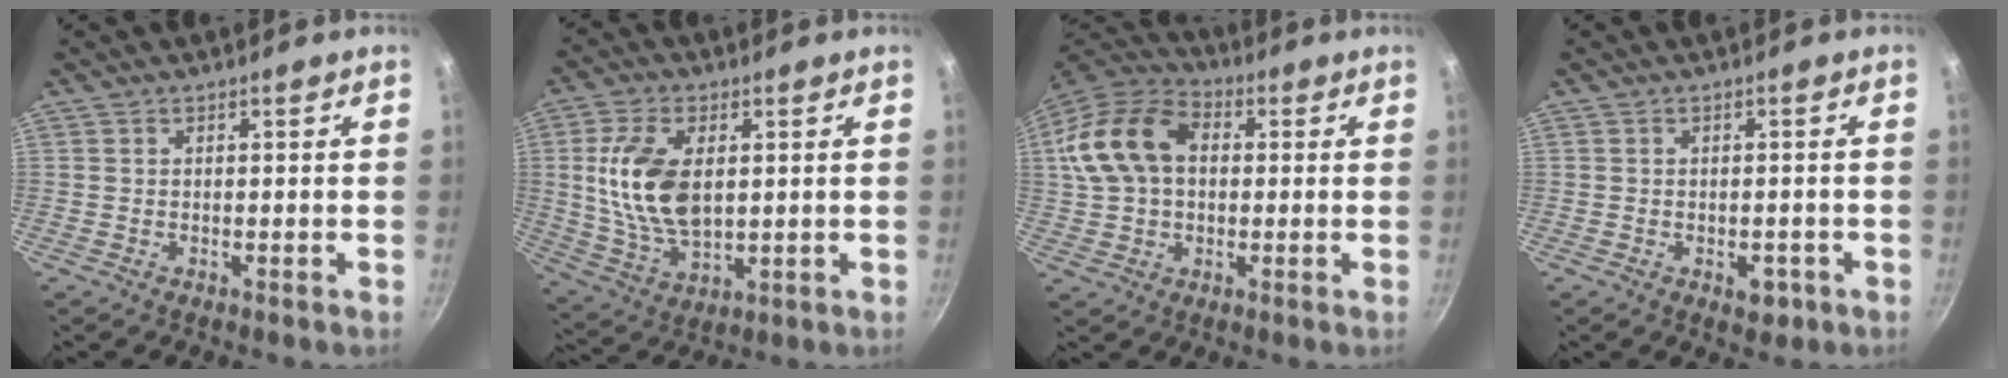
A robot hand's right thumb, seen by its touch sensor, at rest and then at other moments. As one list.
[{"total": 14.1, "force": [2.1, 8.0, 11.4], "torque": [-0.209, -0.013, 0.047]}, {"total": 16.2, "force": [2.4, 11.4, 11.3], "torque": [-0.201, 0.031, 0.029]}, {"total": 3.3, "force": [-1.4, 2.0, 2.3], "torque": [-0.018, 0.010, -0.010]}]